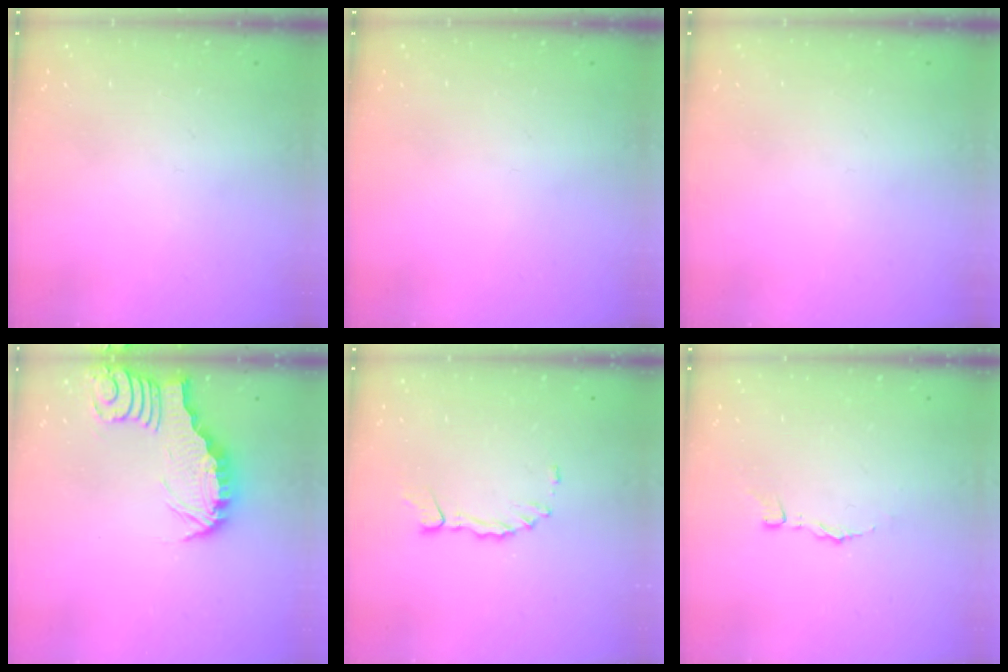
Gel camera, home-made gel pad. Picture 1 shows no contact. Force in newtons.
{"total": 0.0}
{"total": 0.0}
{"total": 2.9, "press": 2.9, "slide": 0.3}
{"total": 2.8, "press": 2.8, "slide": 0.4}
{"total": 3.8, "press": 3.8, "slide": 0.3}